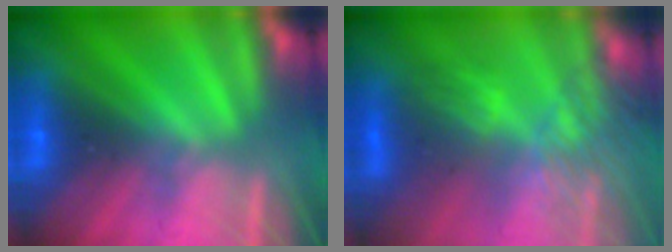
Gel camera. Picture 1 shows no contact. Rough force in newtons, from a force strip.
{"total": 3.6}